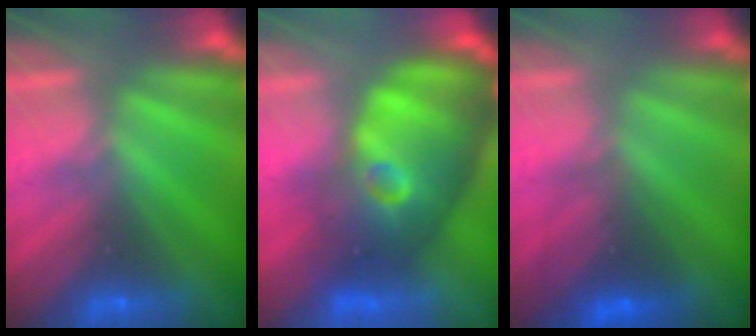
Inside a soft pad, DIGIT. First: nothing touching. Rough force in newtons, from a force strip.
{"total": 10.9}
{"total": 2.7}